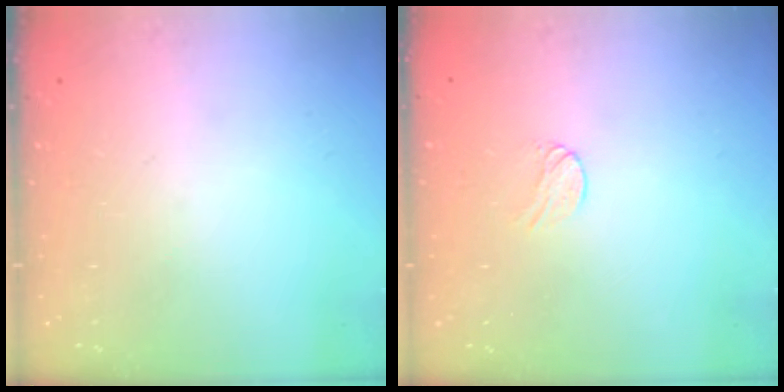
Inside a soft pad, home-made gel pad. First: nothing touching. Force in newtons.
{"total": 3.7, "press": 3.7, "slide": 0.4}